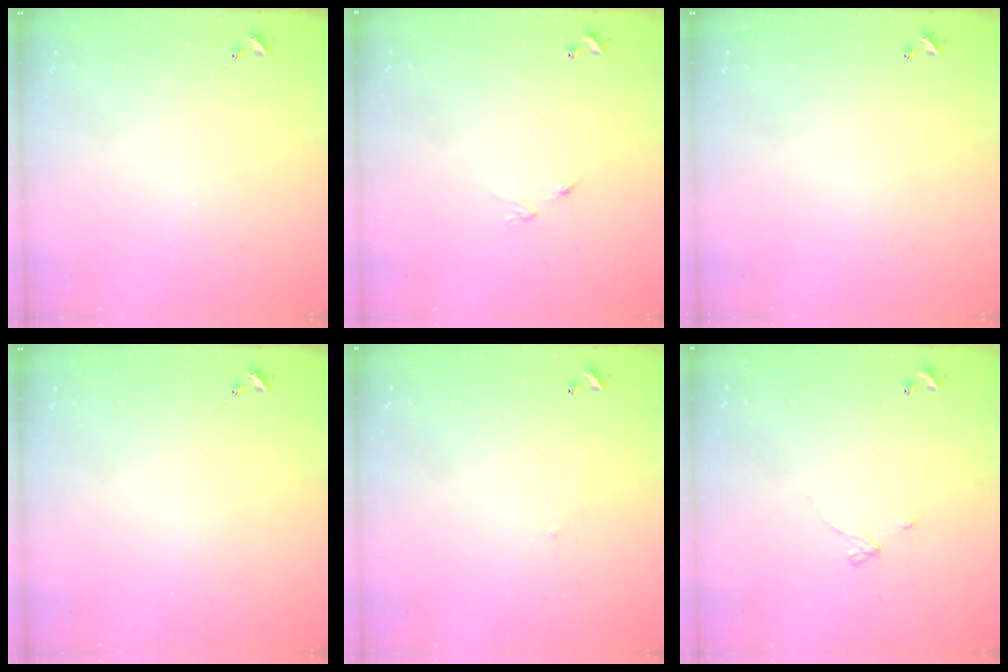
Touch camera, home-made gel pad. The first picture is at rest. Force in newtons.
{"total": 5.0, "press": 5.0, "slide": 0.5}
{"total": 0.0}
{"total": 0.0}
{"total": 3.8, "press": 3.8, "slide": 0.1}
{"total": 3.2, "press": 3.1, "slide": 0.3}